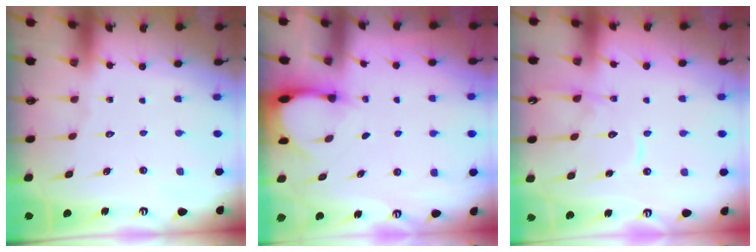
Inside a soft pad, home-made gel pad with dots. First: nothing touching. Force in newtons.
{"total": 3.6, "press": 3.6, "slide": 0.1}
{"total": 12.7, "press": 12.6, "slide": 1.3}